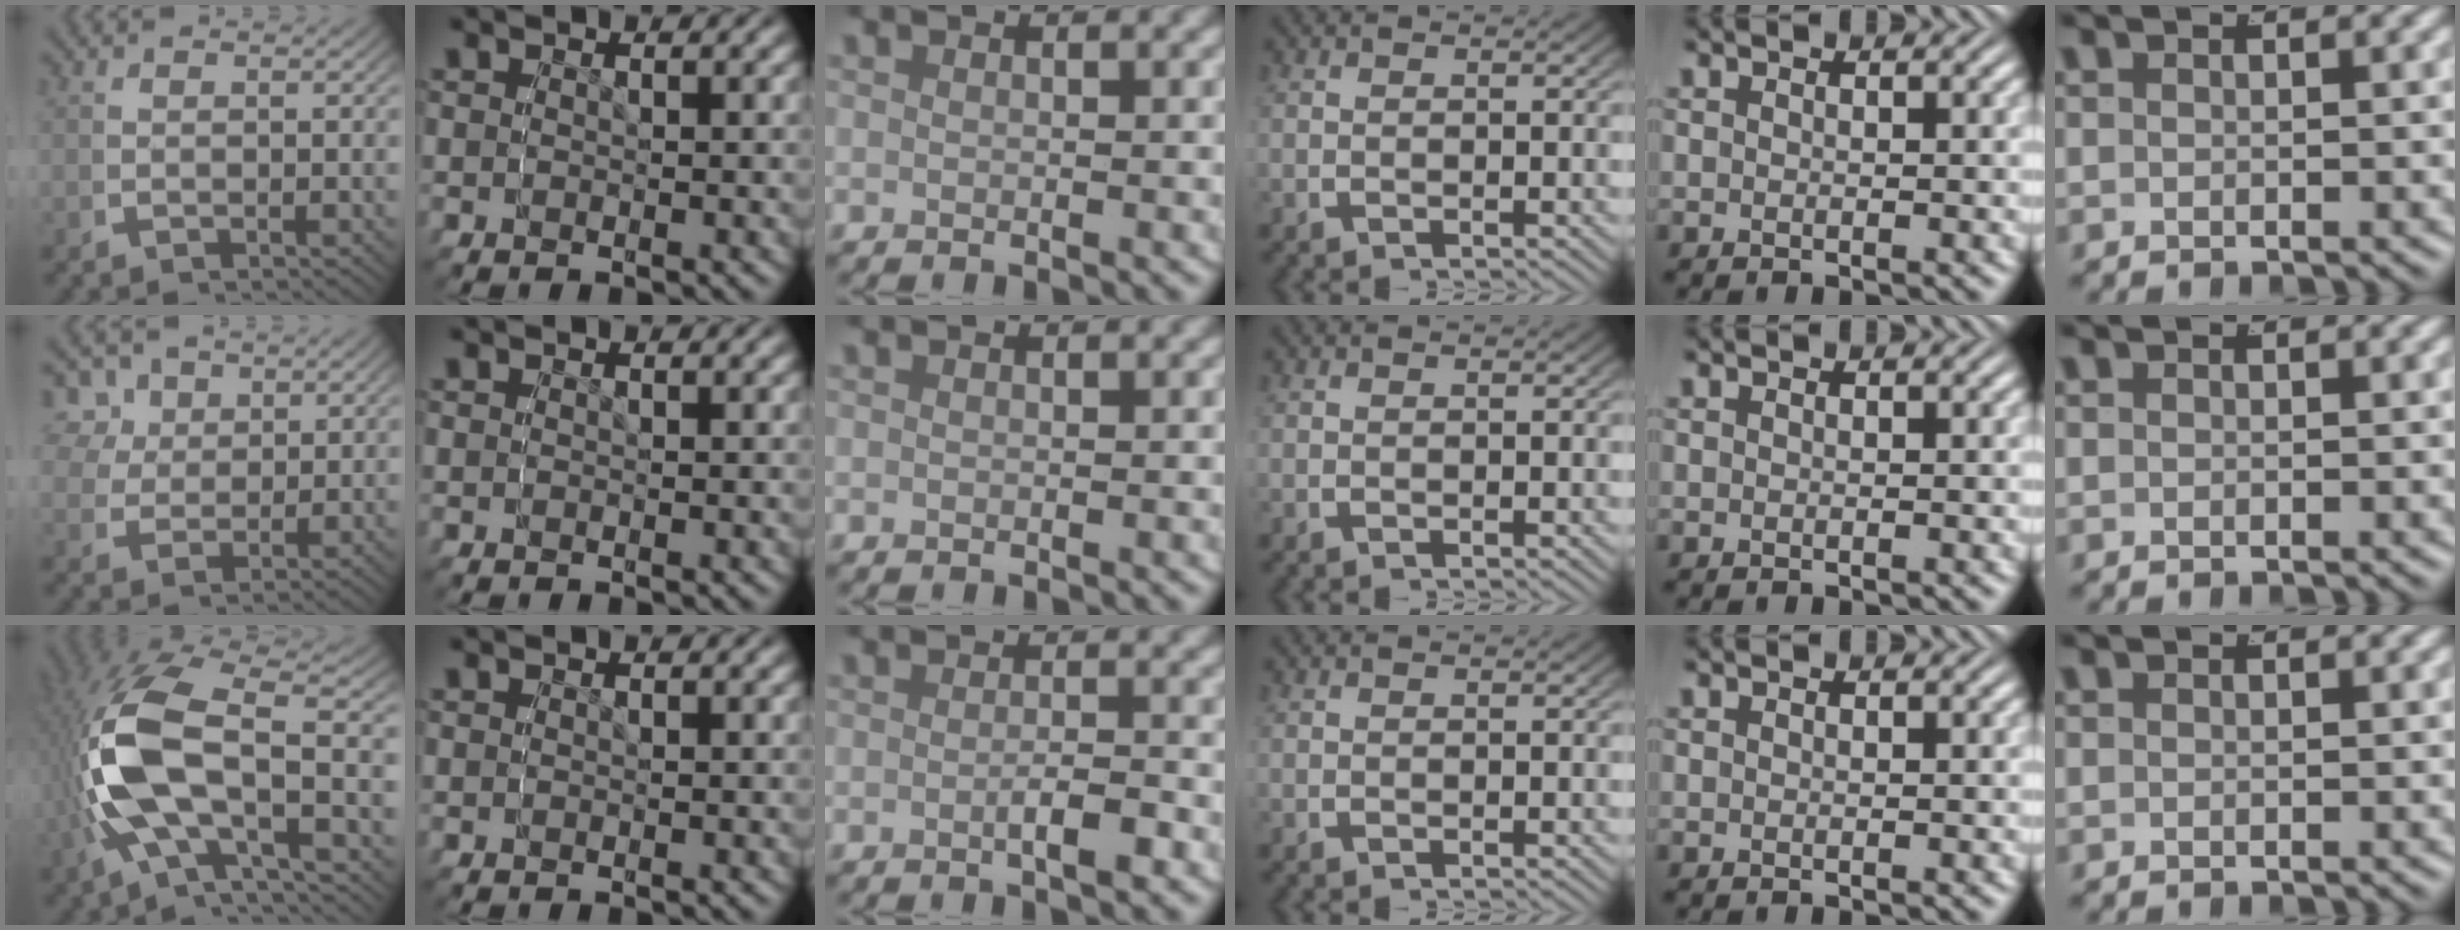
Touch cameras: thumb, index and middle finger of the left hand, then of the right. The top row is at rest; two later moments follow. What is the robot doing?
{"motion": "grasp_and_lifting", "object": "button"}